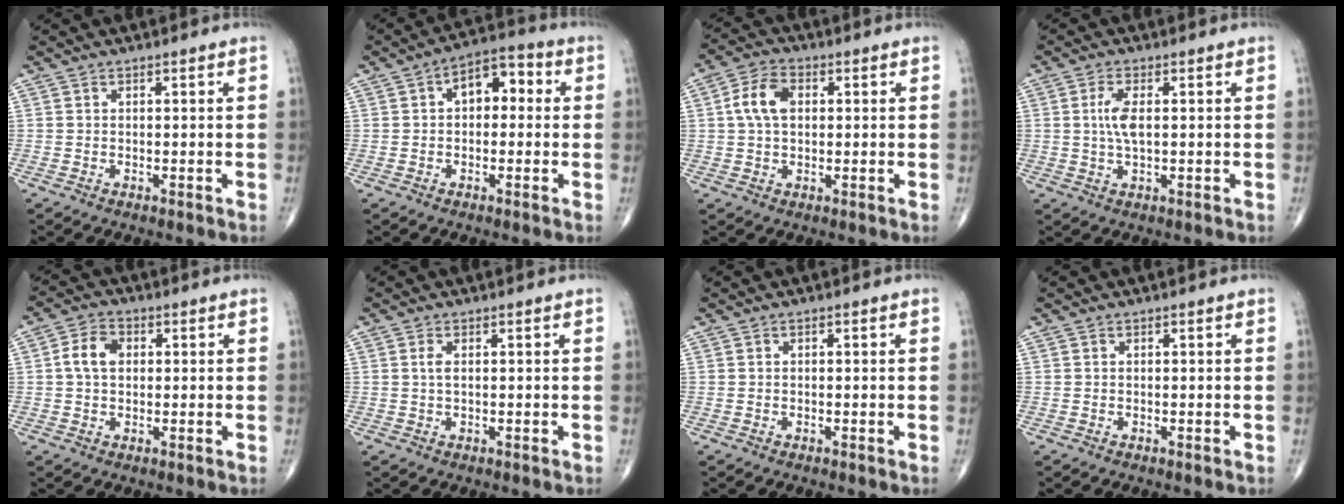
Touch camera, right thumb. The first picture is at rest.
{"total": 7.8, "force": [0.9, 4.8, 6.0], "torque": [-0.058, 0.029, 0.002]}
{"total": 6.9, "force": [1.1, 4.5, 5.1], "torque": [-0.099, 0.015, 0.015]}
{"total": 4.3, "force": [0.5, 1.6, 4.0], "torque": [-0.092, 0.000, 0.010]}
{"total": 5.5, "force": [0.7, 3.9, 3.8], "torque": [-0.070, 0.012, 0.007]}
{"total": 1.5, "force": [0.3, 0.6, 1.3], "torque": [-0.031, 0.000, 0.009]}
{"total": 0.0}
{"total": 0.0}